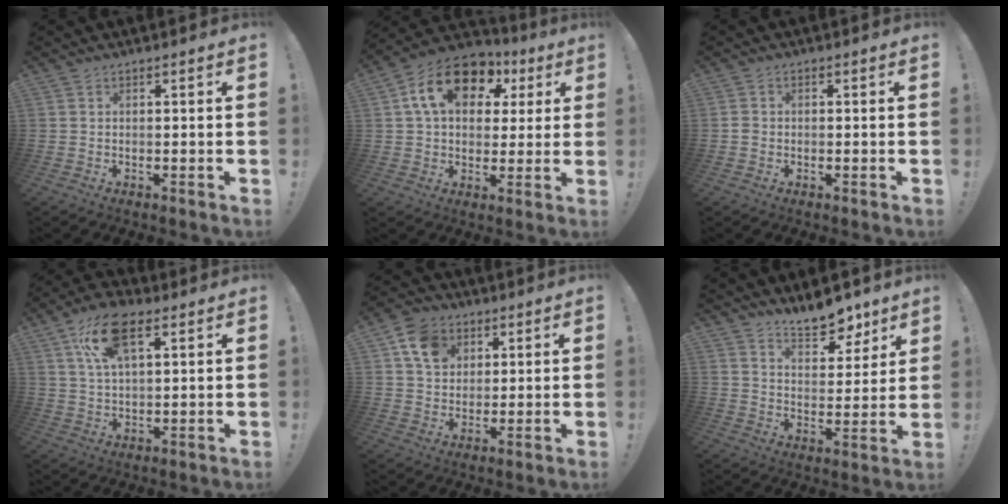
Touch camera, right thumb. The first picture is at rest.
{"total": 17.5, "force": [6.7, 11.8, 11.1], "torque": [-0.174, -0.010, 0.122]}
{"total": 1.4, "force": [-0.7, 1.1, 0.7], "torque": [-0.010, 0.005, -0.012]}
{"total": 13.1, "force": [6.1, 6.2, 9.9], "torque": [-0.162, -0.007, 0.111]}
{"total": 11.1, "force": [4.8, 8.8, 4.9], "torque": [-0.069, -0.015, 0.095]}
{"total": 10.6, "force": [8.9, 4.3, 3.9], "torque": [-0.034, -0.071, 0.162]}